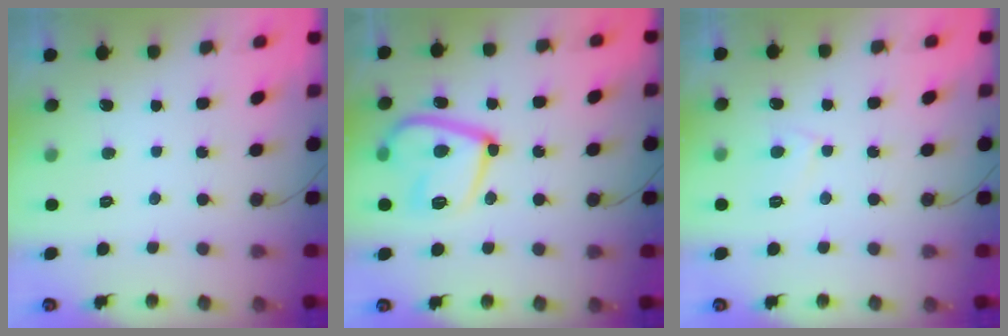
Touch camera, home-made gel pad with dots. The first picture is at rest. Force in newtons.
{"total": 16.8, "press": 16.7, "slide": 1.7}
{"total": 4.7, "press": 4.7, "slide": 0.4}